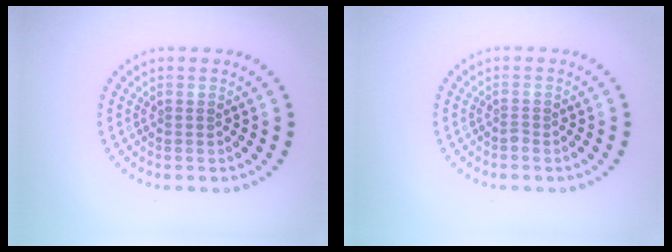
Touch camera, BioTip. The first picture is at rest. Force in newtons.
{"total": 0.6, "press": 0.3, "slide": 0.5}